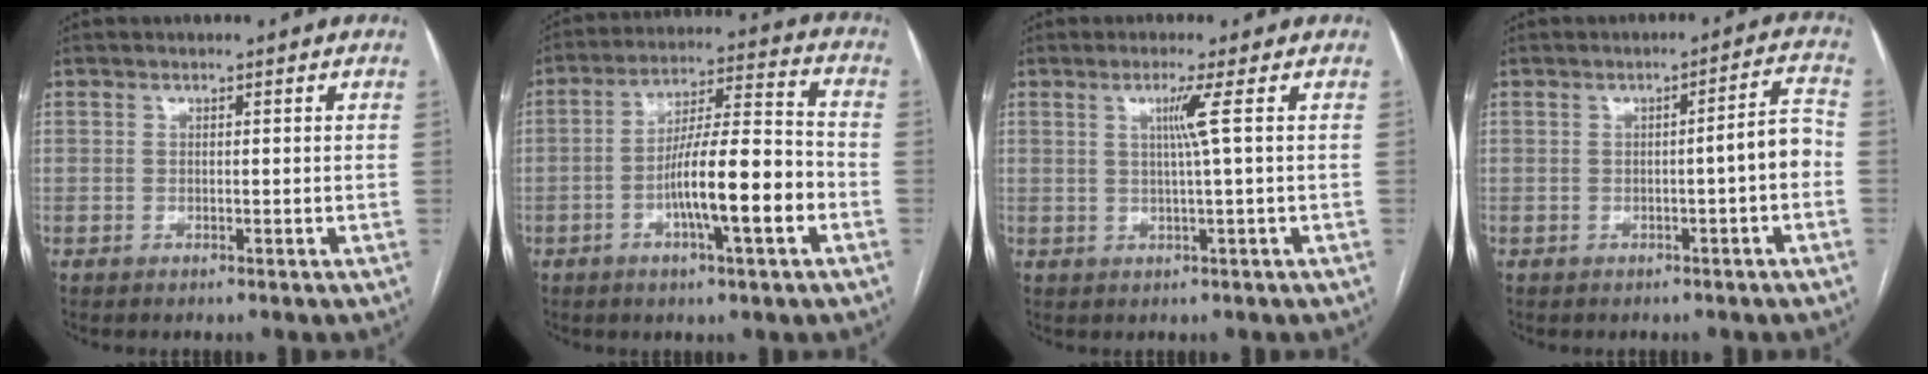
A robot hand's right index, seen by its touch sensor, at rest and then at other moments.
{"total": 13.0, "force": [-4.2, 1.2, 12.2], "torque": [-0.210, 0.010, -0.068]}
{"total": 3.2, "force": [0.7, -1.3, 2.8], "torque": [-0.055, -0.003, 0.017]}
{"total": 4.2, "force": [-1.1, 0.1, 4.1], "torque": [-0.049, 0.015, -0.015]}